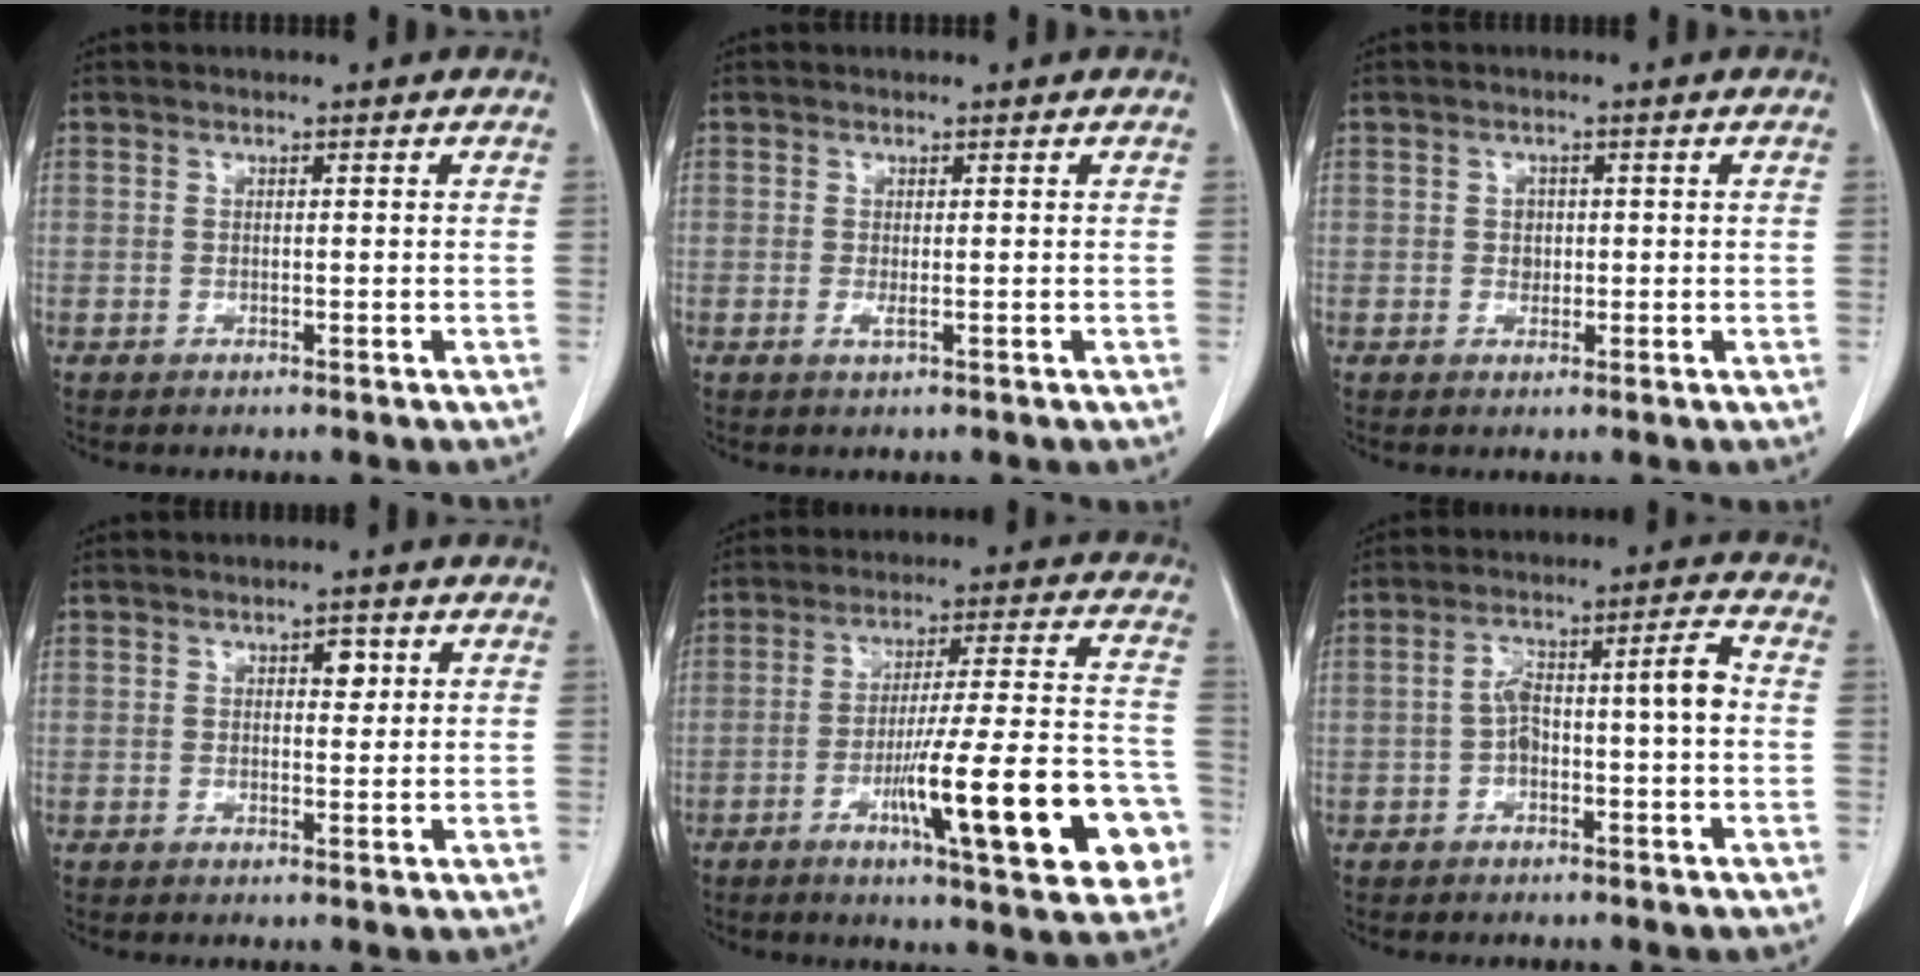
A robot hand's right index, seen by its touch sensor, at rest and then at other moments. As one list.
[{"total": 0.8, "force": [-0.1, -0.1, 0.8], "torque": [-0.023, -0.005, -0.001]}, {"total": 1.4, "force": [0.1, 1.2, 0.7], "torque": [-0.011, 0.001, 0.002]}, {"total": 2.1, "force": [0.8, 1.1, 1.6], "torque": [-0.020, 0.000, 0.012]}, {"total": 19.5, "force": [-7.1, 2.3, 18.1], "torque": [-0.216, 0.013, -0.095]}, {"total": 7.0, "force": [-0.9, 1.4, 6.8], "torque": [-0.119, 0.034, -0.014]}]